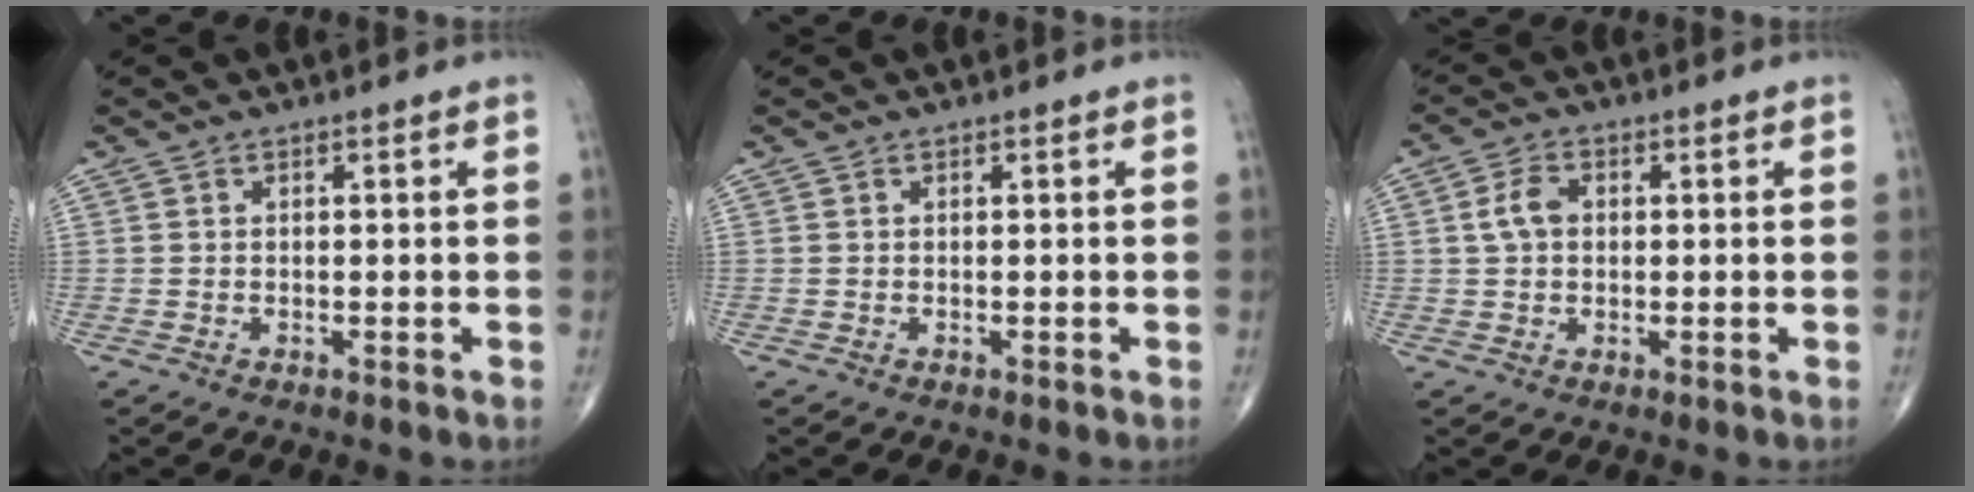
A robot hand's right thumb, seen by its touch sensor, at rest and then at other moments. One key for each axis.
{"total": 0.0}
{"total": 6.0, "fx": 0.6, "fy": 3.8, "fz": 4.7, "tx": -0.100, "ty": 0.017, "tz": 0.006}